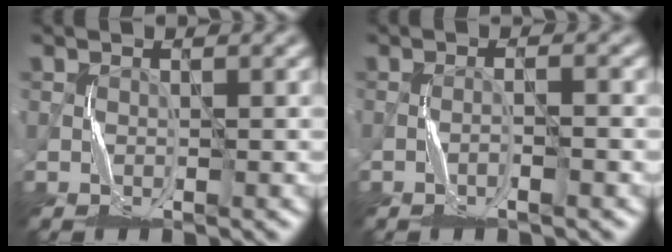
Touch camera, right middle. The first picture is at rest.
{"total": 1.4, "force": [-1.0, -0.2, 1.0], "torque": [-0.018, 0.008, -0.019]}